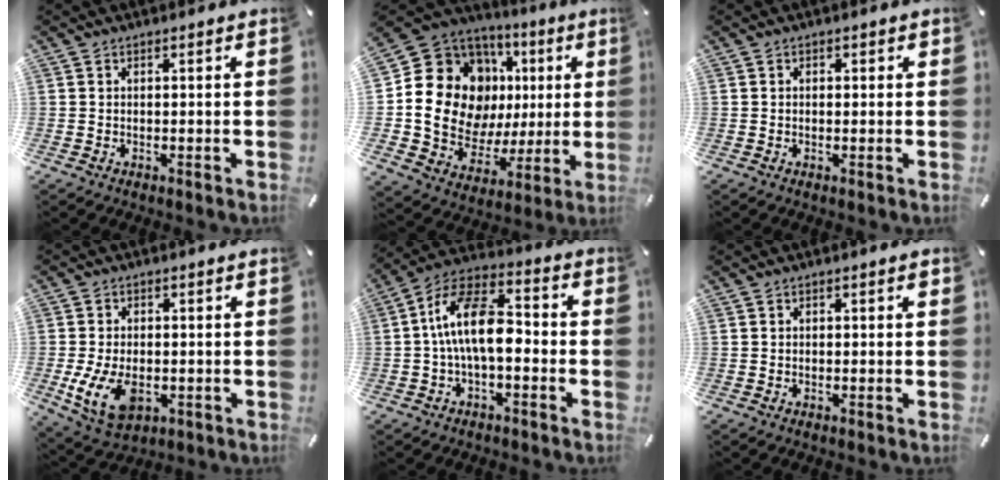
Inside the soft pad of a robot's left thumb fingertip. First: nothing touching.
{"total": 18.6, "force": [3.7, 15.4, 9.7], "torque": [-0.171, -0.034, 0.084]}
{"total": 0.7, "force": [-0.1, 0.6, 0.4], "torque": [-0.006, 0.003, -0.002]}
{"total": 9.9, "force": [-2.2, 6.4, 7.2], "torque": [-0.159, -0.005, -0.037]}
{"total": 12.8, "force": [-1.4, 6.4, 11.0], "torque": [-0.216, 0.010, -0.023]}
{"total": 0.7, "force": [0.0, 0.5, 0.5], "torque": [-0.009, 0.004, -0.001]}